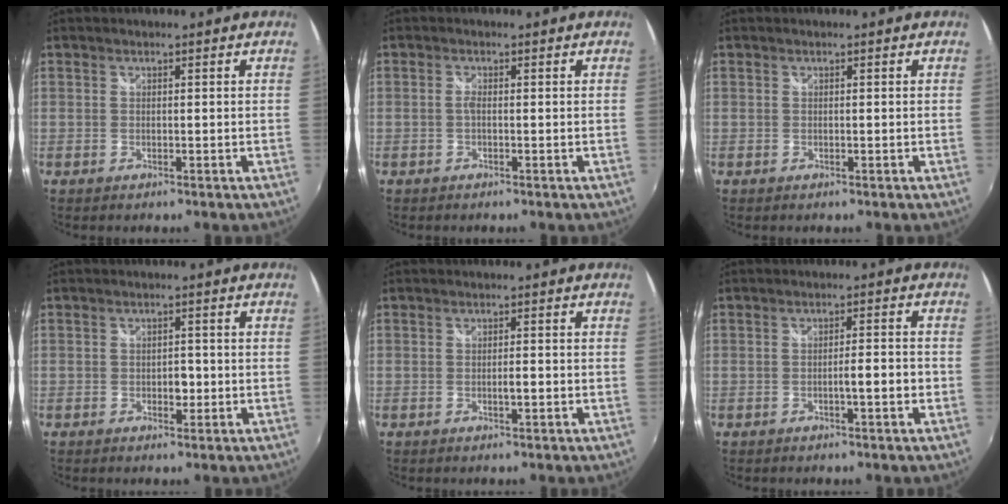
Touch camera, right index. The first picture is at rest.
{"total": 0.9, "force": [-0.2, 0.2, 0.9], "torque": [-0.017, 0.002, -0.006]}
{"total": 0.0}
{"total": 2.3, "force": [-0.6, 1.6, 1.6], "torque": [-0.025, 0.000, -0.010]}
{"total": 1.6, "force": [-0.5, 0.3, 1.5], "torque": [-0.024, -0.001, -0.009]}
{"total": 3.3, "force": [-1.3, 0.2, 3.1], "torque": [-0.050, 0.002, -0.018]}